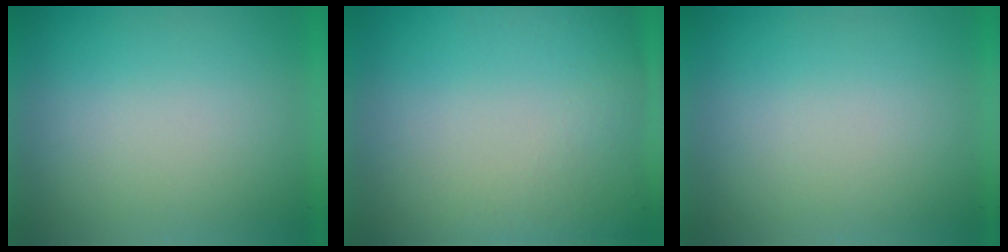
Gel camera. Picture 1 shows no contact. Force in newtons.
{"total": 5.9}
{"total": 10.6}